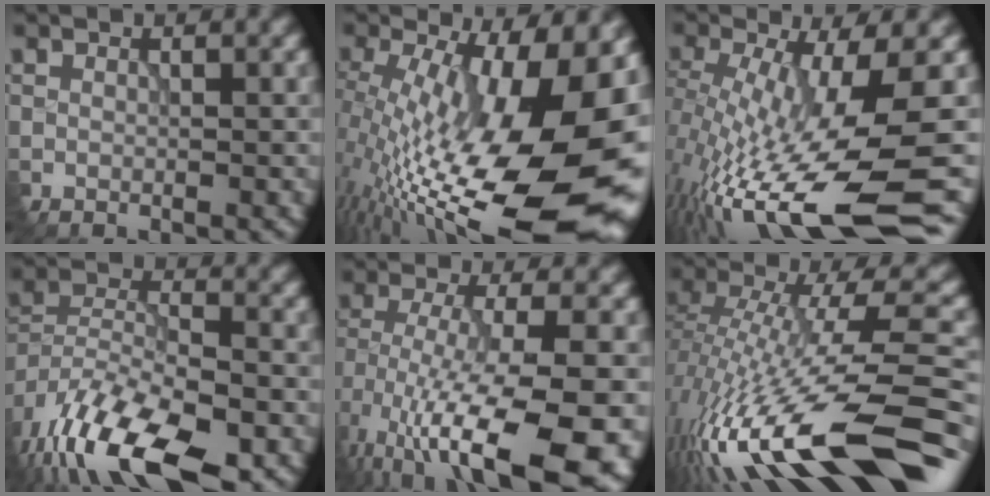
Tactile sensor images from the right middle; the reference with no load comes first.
{"total": 18.5, "force": [-2.6, 6.5, 17.2], "torque": [-0.258, -0.017, -0.046]}
{"total": 14.8, "force": [-5.0, 3.2, 13.6], "torque": [-0.266, -0.021, -0.075]}
{"total": 13.1, "force": [-9.2, 4.7, 8.1], "torque": [-0.160, -0.005, -0.168]}
{"total": 14.8, "force": [-7.7, 5.2, 11.5], "torque": [-0.222, -0.030, -0.107]}
{"total": 17.0, "force": [-8.3, 4.6, 14.1], "torque": [-0.264, 0.011, -0.145]}